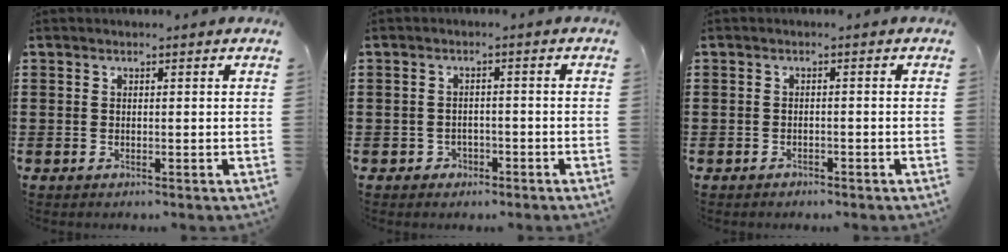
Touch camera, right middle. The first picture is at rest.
{"total": 1.6, "force": [-1.3, 1.0, 0.1], "torque": [-0.009, 0.001, -0.031]}
{"total": 1.0, "force": [-0.9, 0.3, 0.1], "torque": [-0.005, 0.002, -0.021]}